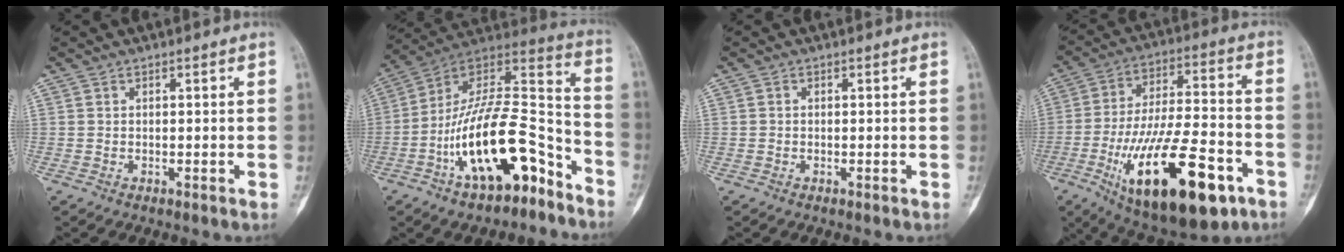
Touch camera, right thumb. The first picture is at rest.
{"total": 22.5, "force": [-10.8, 9.8, 17.2], "torque": [-0.274, 0.103, -0.176]}
{"total": 0.0}
{"total": 25.7, "force": [-10.7, 9.8, 21.2], "torque": [-0.359, 0.038, -0.161]}